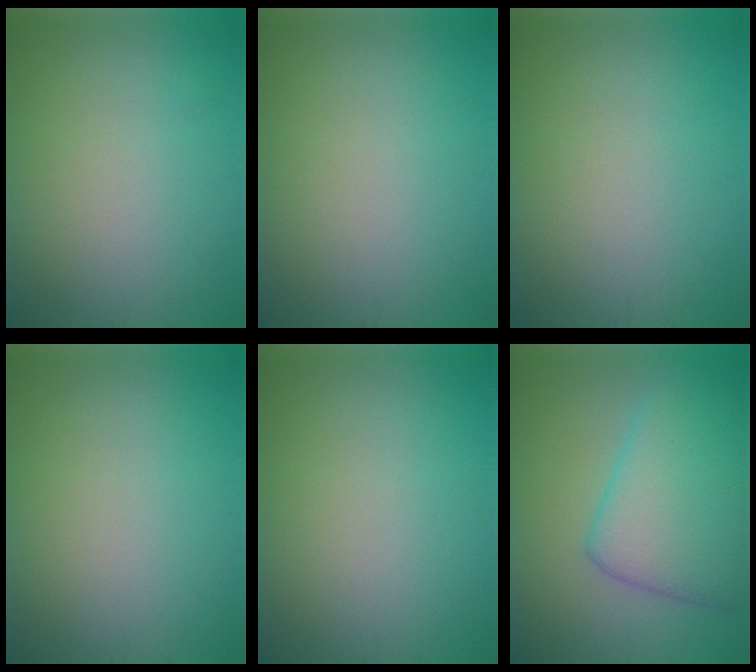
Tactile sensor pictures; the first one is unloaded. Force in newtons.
{"total": 0.0}
{"total": 0.0}
{"total": 0.0}
{"total": 0.0}
{"total": 7.4, "press": 7.4, "slide": 0.1}